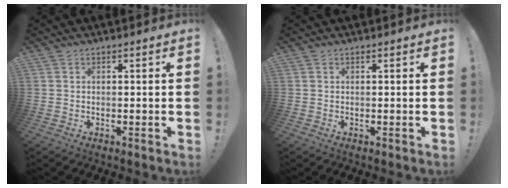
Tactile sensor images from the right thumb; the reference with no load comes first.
{"total": 0.0}